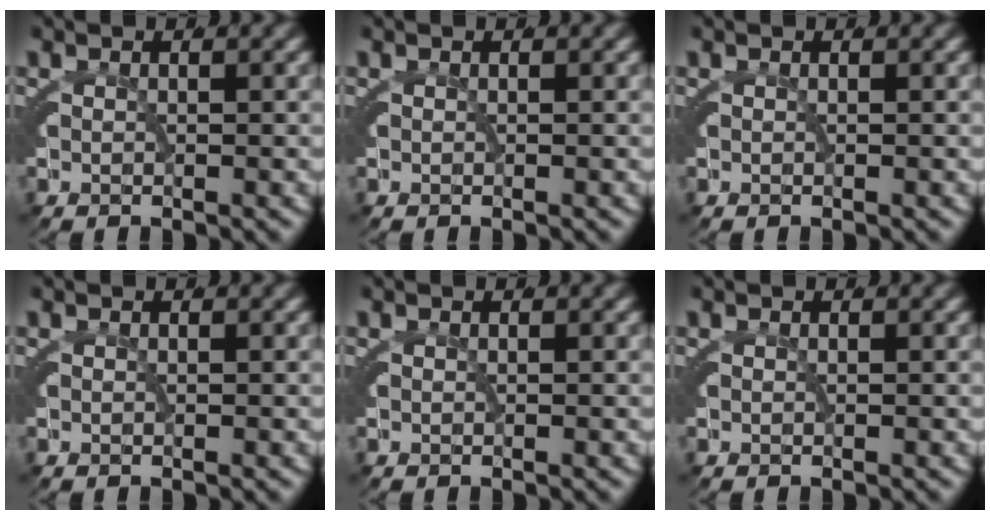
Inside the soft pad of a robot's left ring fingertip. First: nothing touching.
{"total": 0.0}
{"total": 0.0}
{"total": 0.0}
{"total": 0.0}
{"total": 0.0}